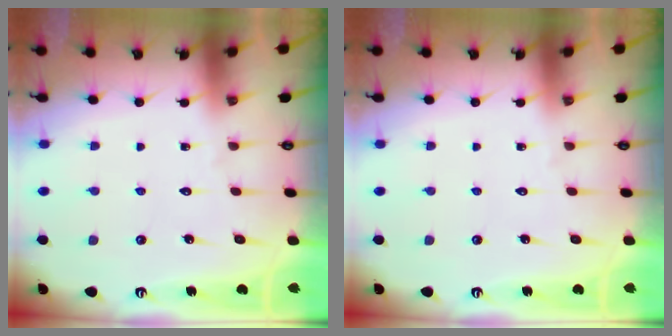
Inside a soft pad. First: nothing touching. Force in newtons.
{"total": 0.0}